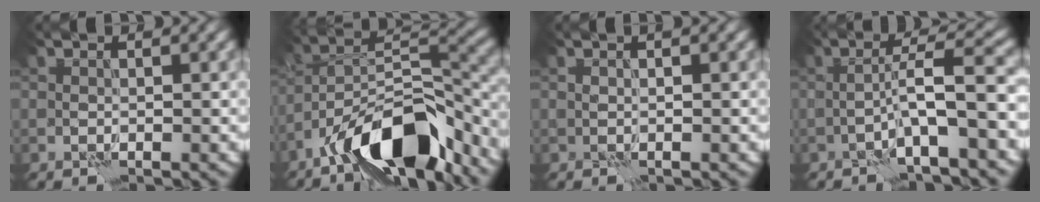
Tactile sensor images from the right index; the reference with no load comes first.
{"total": 11.1, "force": [-7.8, 3.5, 7.2], "torque": [-0.112, 0.008, -0.147]}
{"total": 1.0, "force": [0.7, -0.6, 0.1], "torque": [0.001, 0.001, 0.018]}
{"total": 3.9, "force": [-1.5, -0.5, 3.5], "torque": [-0.055, 0.024, -0.024]}